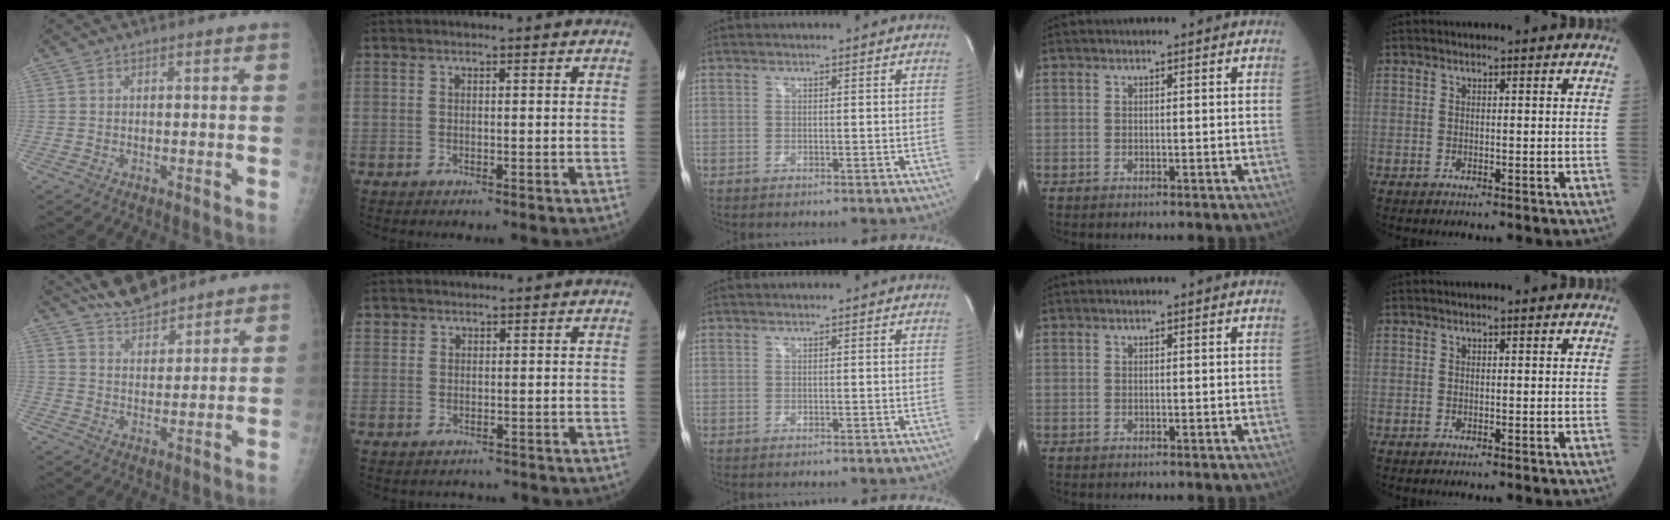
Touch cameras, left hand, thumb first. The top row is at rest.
{"thumb": {"total": 9.4, "force": [8.3, 2.9, 3.3], "torque": [-0.038, -0.040, 0.150]}, "index": {"total": 1.2, "force": [-0.4, 1.2, -0.2], "torque": [0.000, 0.006, -0.006]}}